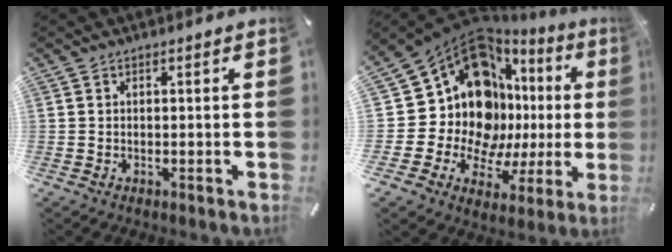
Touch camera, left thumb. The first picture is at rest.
{"total": 21.0, "force": [6.0, 15.3, 13.1], "torque": [-0.235, -0.088, 0.118]}